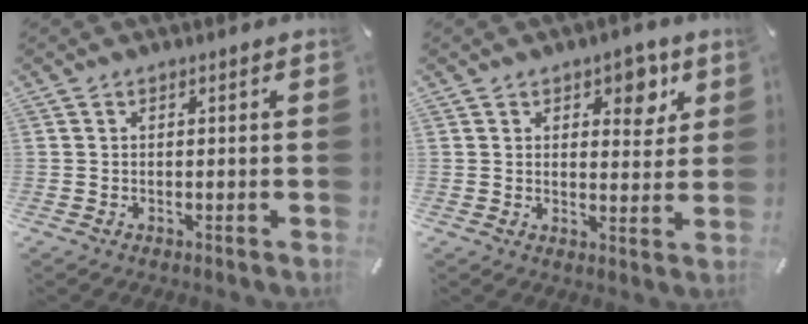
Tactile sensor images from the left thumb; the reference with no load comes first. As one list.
[{"total": 6.1, "force": [3.3, 3.9, 3.3], "torque": [-0.023, -0.016, 0.048]}]